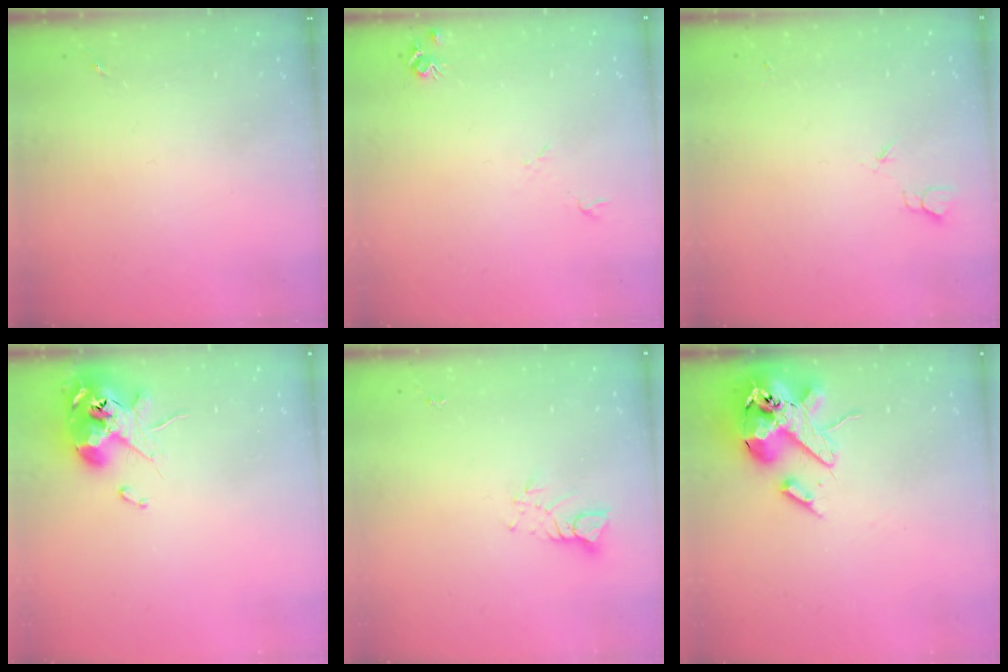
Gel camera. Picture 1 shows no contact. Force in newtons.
{"total": 5.5, "press": 5.5, "slide": 0.7}
{"total": 3.2, "press": 3.2, "slide": 0.4}
{"total": 11.6, "press": 11.4, "slide": 2.1}
{"total": 3.8, "press": 3.7, "slide": 0.3}
{"total": 16.9, "press": 16.7, "slide": 2.8}